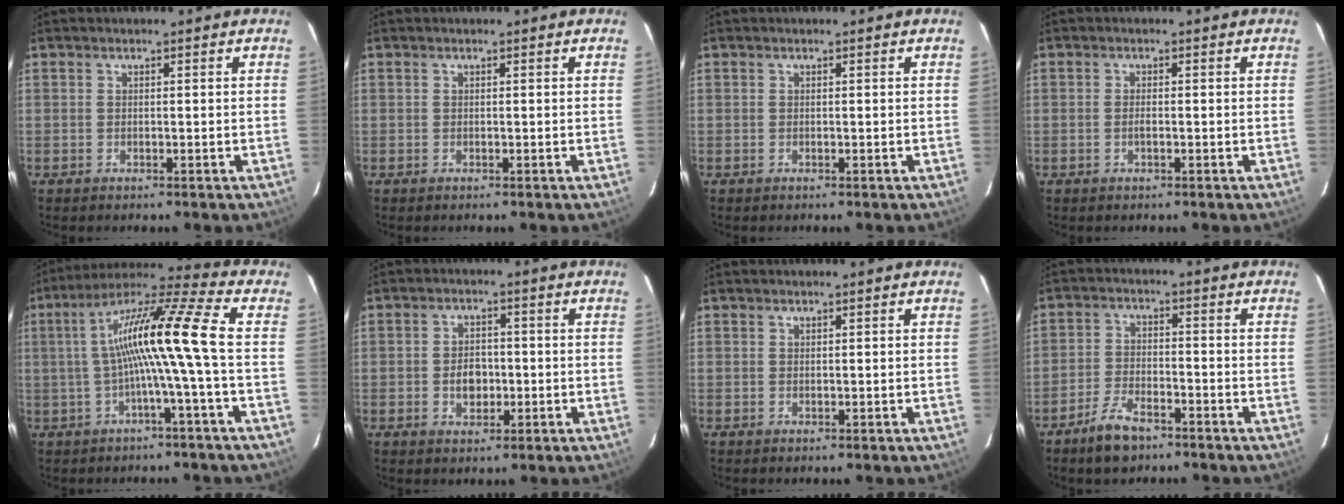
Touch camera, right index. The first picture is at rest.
{"total": 0.0}
{"total": 0.0}
{"total": 1.2, "force": [-0.3, 0.5, 1.1], "torque": [-0.024, 0.000, -0.006]}
{"total": 14.0, "force": [-0.7, -1.7, 13.8], "torque": [-0.249, 0.016, -0.015]}
{"total": 4.8, "force": [-0.9, 3.5, 3.1], "torque": [-0.055, 0.007, -0.009]}
{"total": 0.0}
{"total": 6.5, "force": [-4.8, 2.7, 3.5], "torque": [-0.090, 0.002, -0.087]}